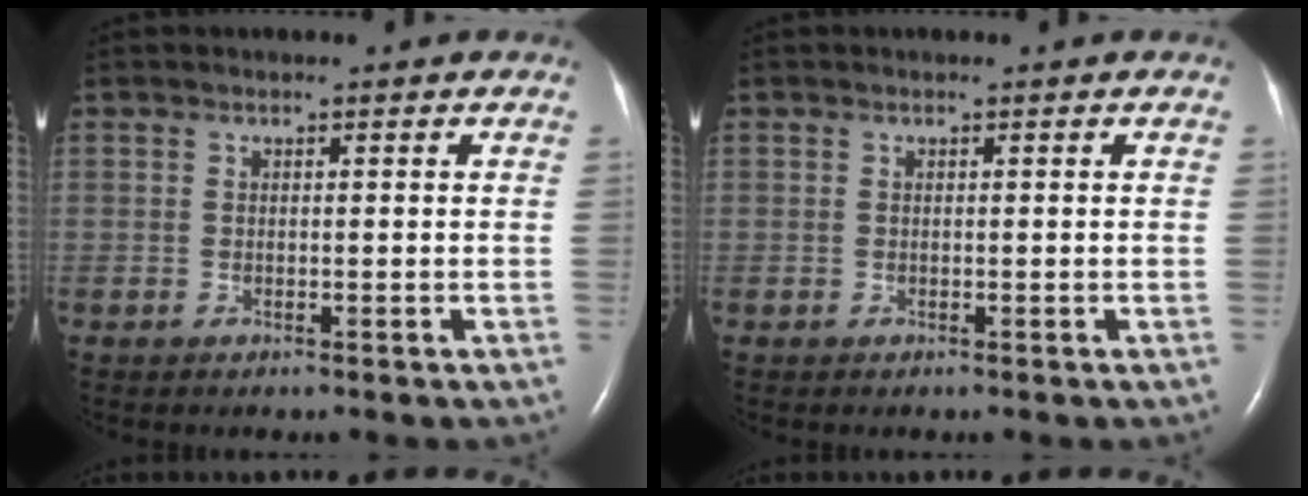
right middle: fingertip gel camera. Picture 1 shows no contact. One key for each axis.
{"total": 0.0}